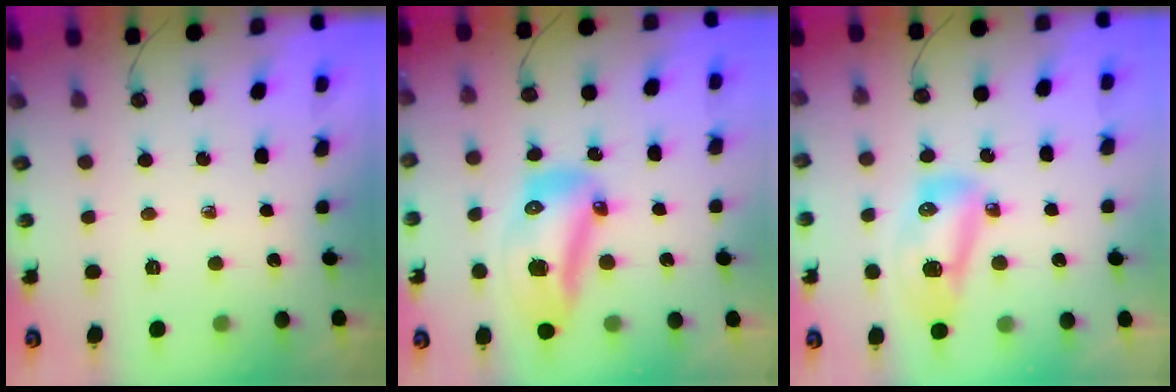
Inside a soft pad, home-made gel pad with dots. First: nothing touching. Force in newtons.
{"total": 14.0, "press": 13.8, "slide": 2.5}
{"total": 14.7, "press": 12.1, "slide": 8.3}